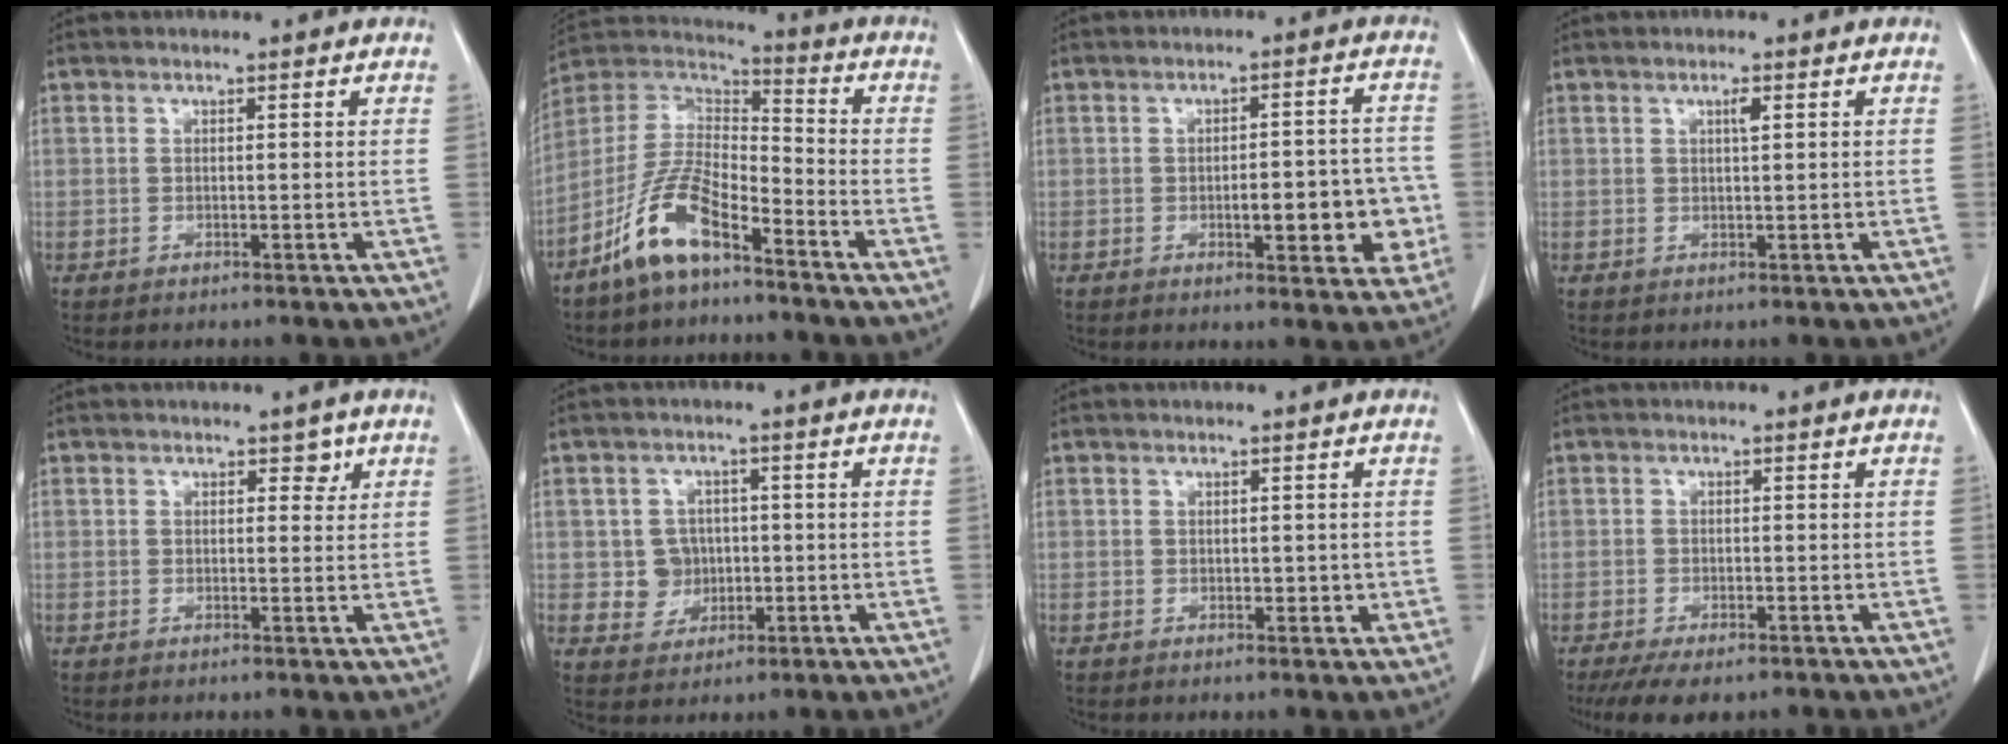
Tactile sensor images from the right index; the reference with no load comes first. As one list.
[{"total": 12.2, "force": [-7.8, 3.8, 8.6], "torque": [-0.188, 0.006, -0.152]}, {"total": 9.5, "force": [-2.0, 3.3, 8.7], "torque": [-0.106, 0.017, -0.017]}, {"total": 1.7, "force": [0.8, 0.3, 1.5], "torque": [-0.028, -0.002, 0.013]}, {"total": 2.2, "force": [1.3, 1.4, 1.2], "torque": [-0.010, -0.001, 0.018]}, {"total": 3.4, "force": [-0.1, 3.3, 1.0], "torque": [-0.008, 0.005, 0.003]}, {"total": 1.7, "force": [0.0, 1.0, 1.4], "torque": [-0.019, -0.003, 0.003]}, {"total": 6.1, "force": [-4.1, 2.6, 3.7], "torque": [-0.058, -0.011, -0.063]}]